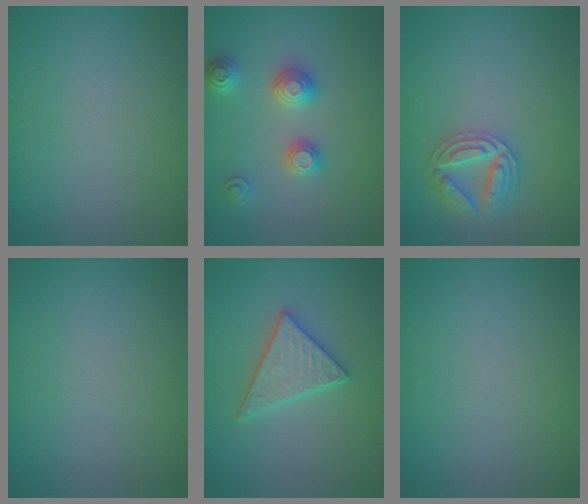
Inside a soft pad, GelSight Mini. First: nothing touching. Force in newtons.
{"total": 2.8, "press": 2.8, "slide": 0.2}
{"total": 4.5, "press": 4.0, "slide": 2.1}
{"total": 0.0}
{"total": 2.9, "press": 2.8, "slide": 0.5}
{"total": 0.0}